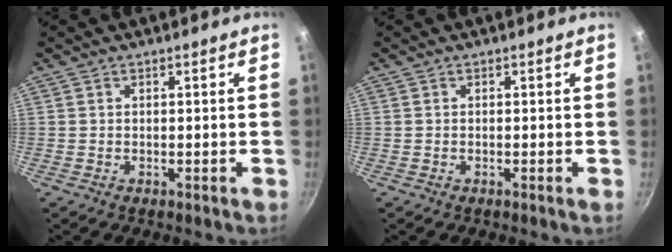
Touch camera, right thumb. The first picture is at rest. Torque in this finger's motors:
{"motor_torque": [-0.22, 0.24, 0.04, -0.47, 0.06]}